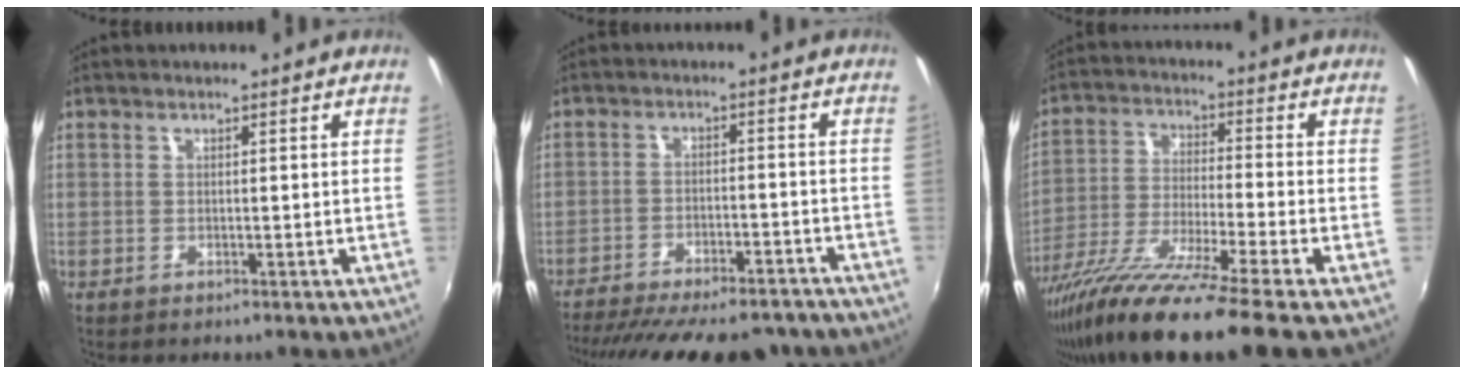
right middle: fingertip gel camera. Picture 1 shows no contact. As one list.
[{"total": 22.3, "force": [-18.9, 6.7, 9.9], "torque": [-0.198, -0.017, -0.251]}, {"total": 16.6, "force": [-13.2, -1.5, 10.1], "torque": [-0.198, -0.051, -0.235]}]